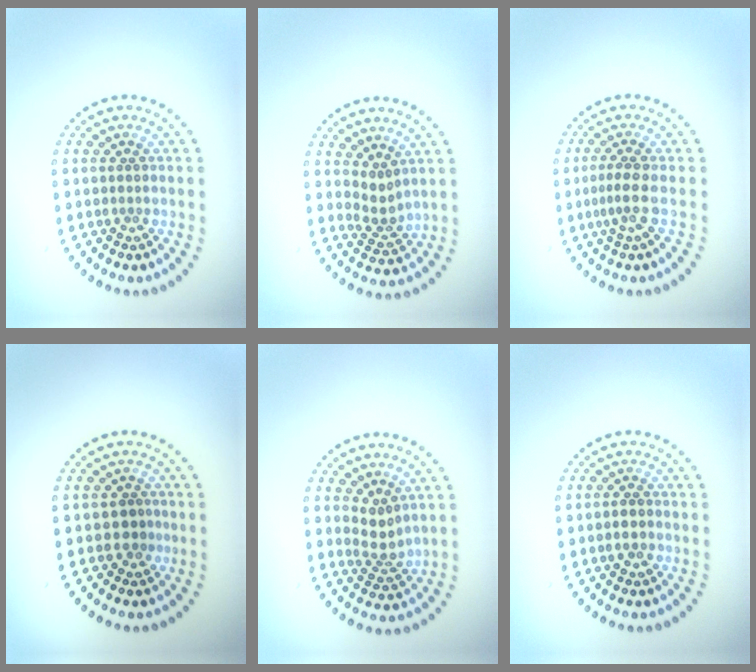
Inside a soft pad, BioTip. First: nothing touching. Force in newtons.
{"total": 2.1, "press": 1.4, "slide": 1.5}
{"total": 1.8, "press": 1.4, "slide": 1.1}
{"total": 1.3, "press": 1.0, "slide": 0.8}
{"total": 2.2, "press": 1.6, "slide": 1.6}
{"total": 1.1, "press": 1.1, "slide": 0.3}